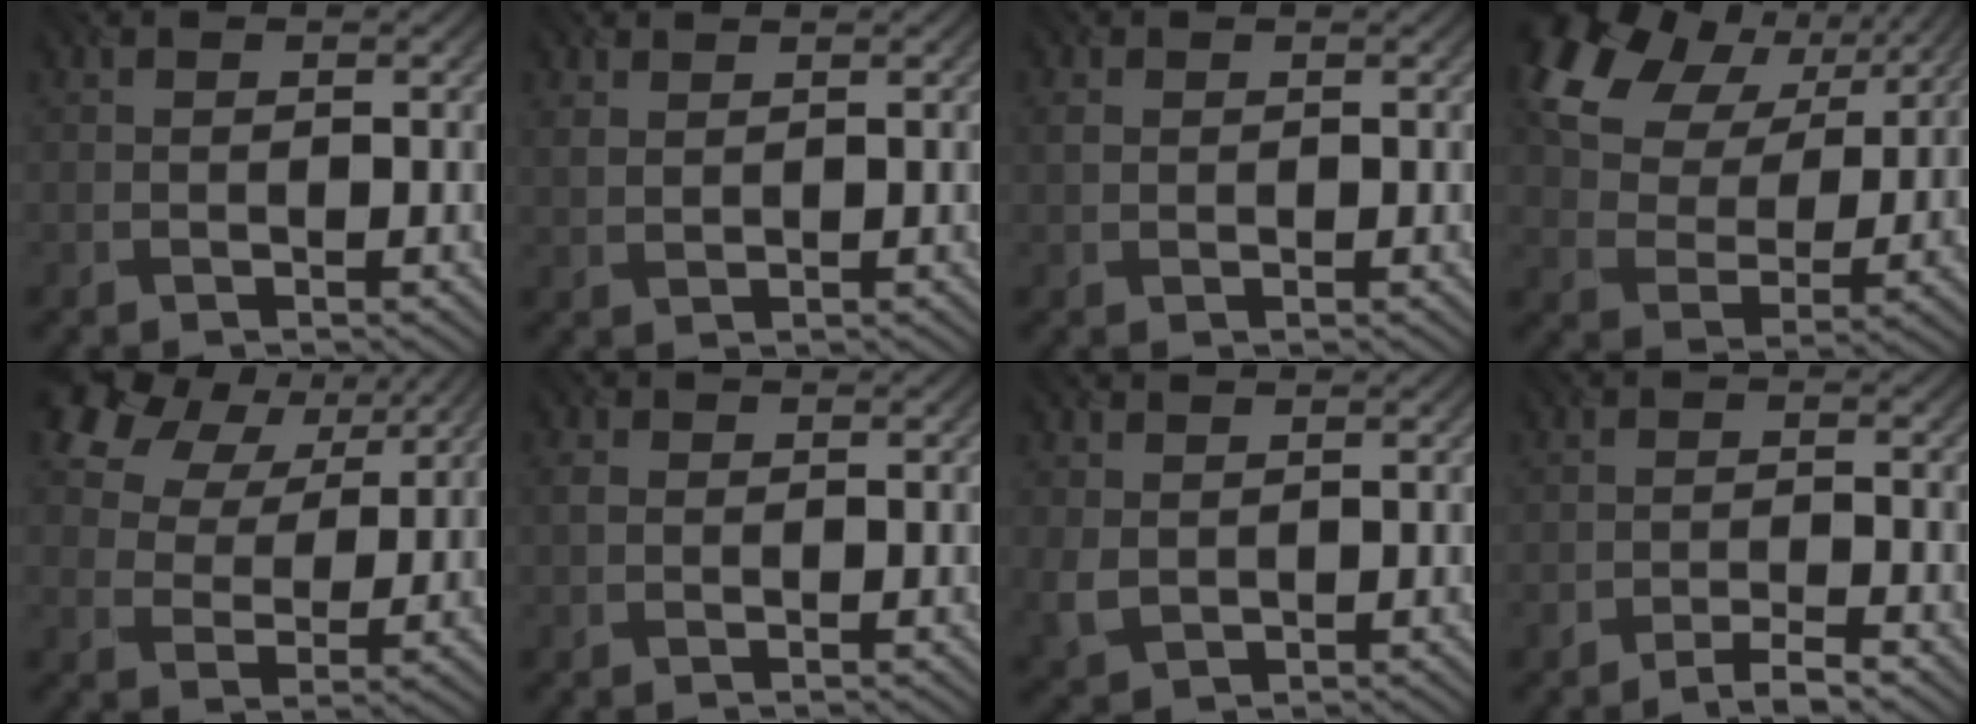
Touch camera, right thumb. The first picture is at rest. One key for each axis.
{"total": 1.6, "fx": 1.5, "fy": 0.4, "fz": 0.3, "tx": -0.021, "ty": -0.002, "tz": 0.031}
{"total": 1.1, "fx": 0.8, "fy": 0.7, "fz": 0.0, "tx": -0.011, "ty": 0.001, "tz": 0.012}
{"total": 16.3, "fx": 8.1, "fy": 10.6, "fz": 9.4, "tx": -0.231, "ty": 0.044, "tz": 0.143}
{"total": 11.6, "fx": 7.6, "fy": 7.1, "fz": 5.0, "tx": -0.141, "ty": 0.012, "tz": 0.140}
{"total": 1.0, "fx": 0.6, "fy": 0.7, "fz": 0.4, "tx": -0.019, "ty": 0.002, "tz": 0.006}
{"total": 2.8, "fx": 1.0, "fy": 2.3, "fz": 1.2, "tx": -0.047, "ty": -0.009, "tz": 0.023}
{"total": 2.0, "fx": -1.8, "fy": 0.0, "fz": 0.9, "tx": -0.016, "ty": 0.003, "tz": -0.039}